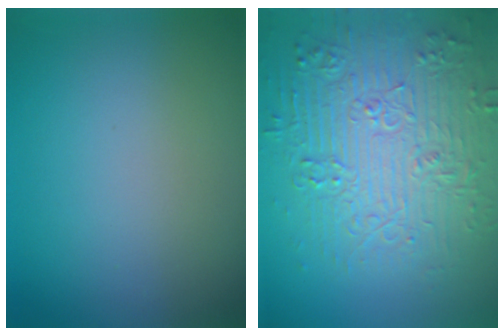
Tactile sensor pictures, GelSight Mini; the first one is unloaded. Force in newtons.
{"total": 8.0, "press": 6.2, "slide": 5.0}